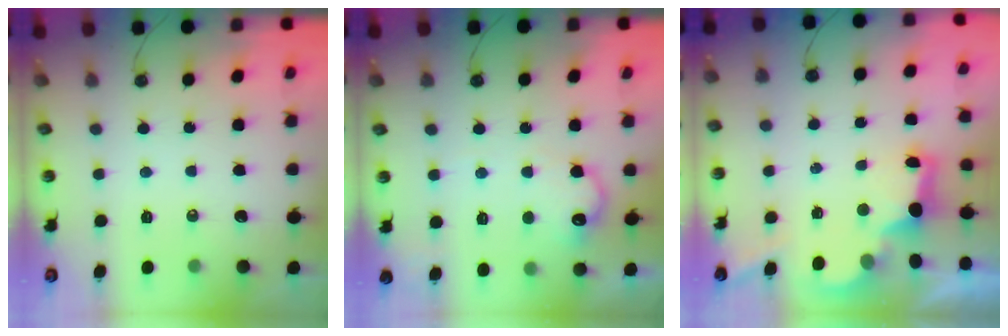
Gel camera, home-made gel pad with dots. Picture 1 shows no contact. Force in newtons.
{"total": 11.1, "press": 11.0, "slide": 0.4}
{"total": 3.0, "press": 2.8, "slide": 0.9}